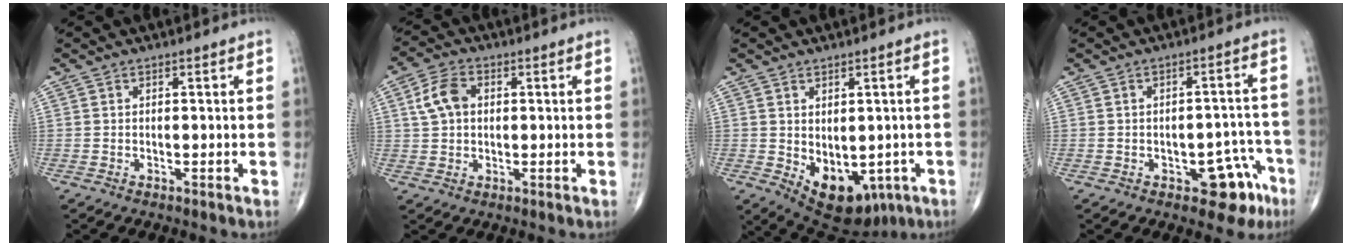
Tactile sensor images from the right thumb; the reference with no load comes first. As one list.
[{"total": 6.4, "force": [1.3, 4.5, 4.4], "torque": [-0.083, 0.012, 0.021]}, {"total": 12.1, "force": [-3.4, 7.7, 8.6], "torque": [-0.093, -0.002, -0.025]}, {"total": 8.2, "force": [-4.1, 4.4, 5.5], "torque": [-0.029, 0.034, -0.046]}]